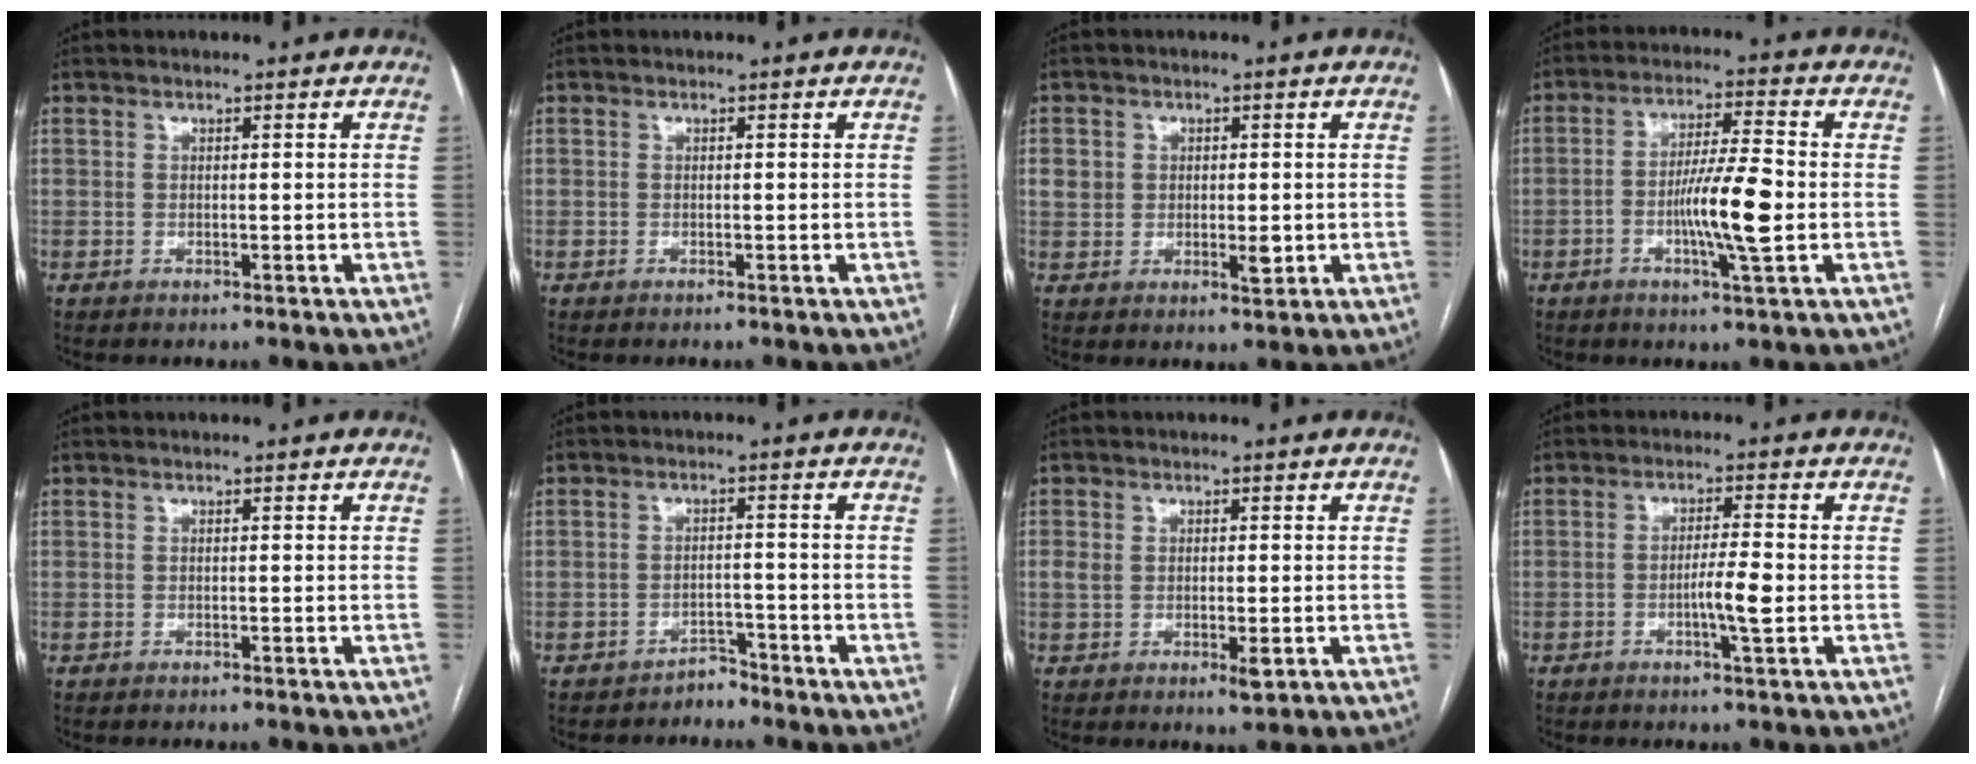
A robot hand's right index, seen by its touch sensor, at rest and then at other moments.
{"total": 0.0}
{"total": 4.5, "force": [0.3, 3.4, 3.0], "torque": [-0.040, 0.003, 0.009]}
{"total": 9.3, "force": [-2.0, 0.5, 9.0], "torque": [-0.161, 0.000, -0.037]}
{"total": 0.0}
{"total": 2.4, "force": [-2.2, 0.9, -0.3], "torque": [0.010, 0.003, -0.034]}
{"total": 3.5, "force": [-0.4, 1.8, 3.0], "torque": [-0.050, -0.001, 0.000]}
{"total": 4.2, "force": [-1.1, 0.0, 4.1], "torque": [-0.070, -0.002, -0.020]}